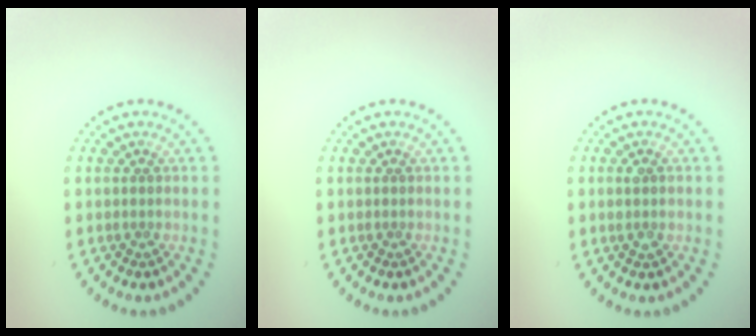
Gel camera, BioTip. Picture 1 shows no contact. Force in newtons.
{"total": 0.0}
{"total": 1.2, "press": 1.2, "slide": 0.3}